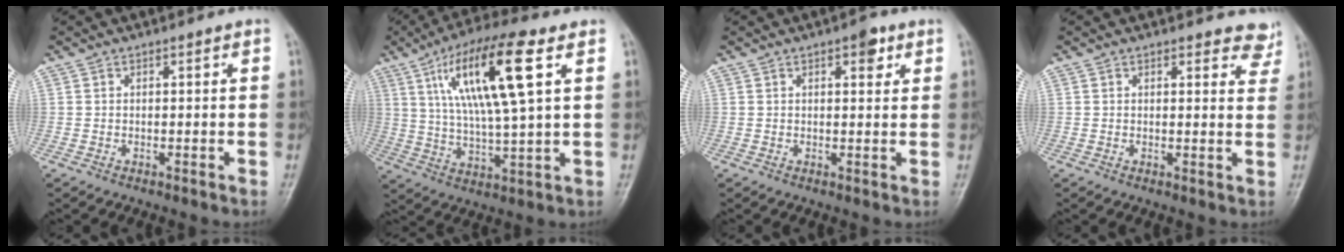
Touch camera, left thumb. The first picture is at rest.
{"total": 17.3, "force": [6.4, 3.6, 15.6], "torque": [-0.292, -0.008, 0.111]}
{"total": 3.1, "force": [1.7, 1.4, 2.2], "torque": [-0.018, -0.004, 0.020]}
{"total": 4.4, "force": [3.9, 1.7, 0.9], "torque": [0.020, -0.024, 0.028]}